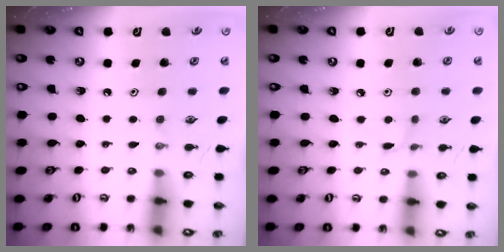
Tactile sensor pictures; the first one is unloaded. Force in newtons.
{"total": 2.6, "press": 2.6, "slide": 0.3}